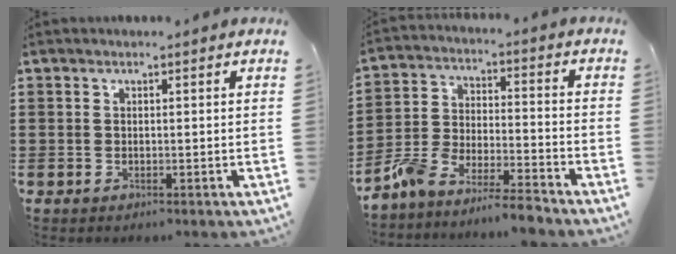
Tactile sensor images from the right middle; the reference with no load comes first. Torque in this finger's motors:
{"motor_torque": [1.02, -1.12, 0.27, 0.10]}